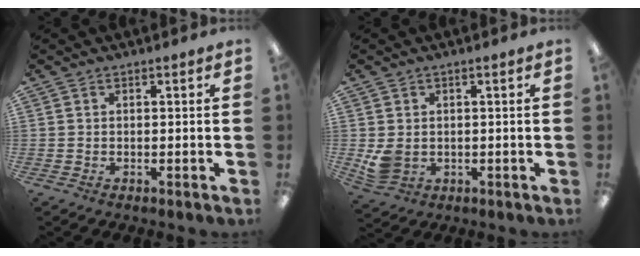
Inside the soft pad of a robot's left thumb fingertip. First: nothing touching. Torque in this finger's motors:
{"motor_torque": [-0.05, 0.14, 0.20, -0.03, 0.06]}